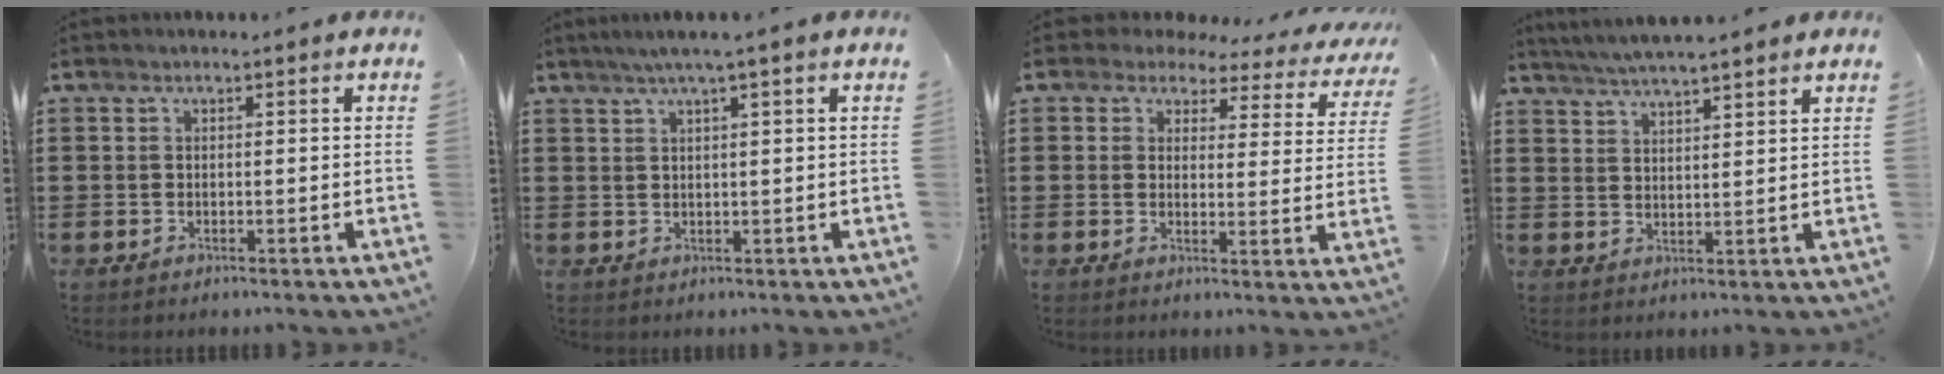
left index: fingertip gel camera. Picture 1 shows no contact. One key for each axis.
{"total": 2.3, "fx": 1.2, "fy": -0.4, "fz": 1.9, "tx": -0.036, "ty": -0.002, "tz": 0.020}
{"total": 3.1, "fx": 2.3, "fy": 1.7, "fz": 1.1, "tx": -0.039, "ty": -0.011, "tz": 0.036}
{"total": 4.2, "fx": 3.9, "fy": -0.3, "fz": 1.5, "tx": -0.039, "ty": -0.013, "tz": 0.069}